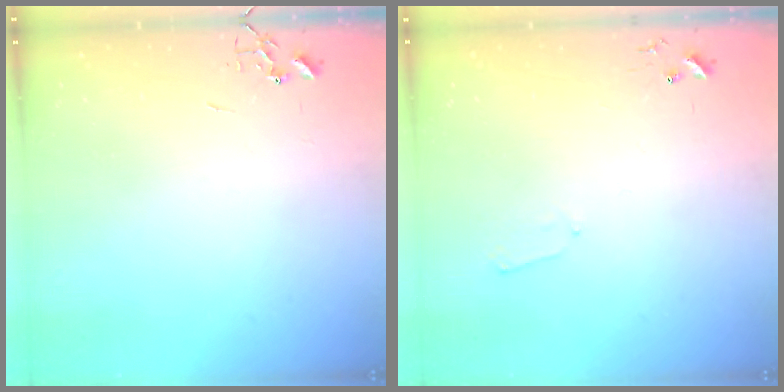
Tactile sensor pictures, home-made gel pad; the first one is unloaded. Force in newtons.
{"total": 5.1, "press": 5.0, "slide": 0.6}